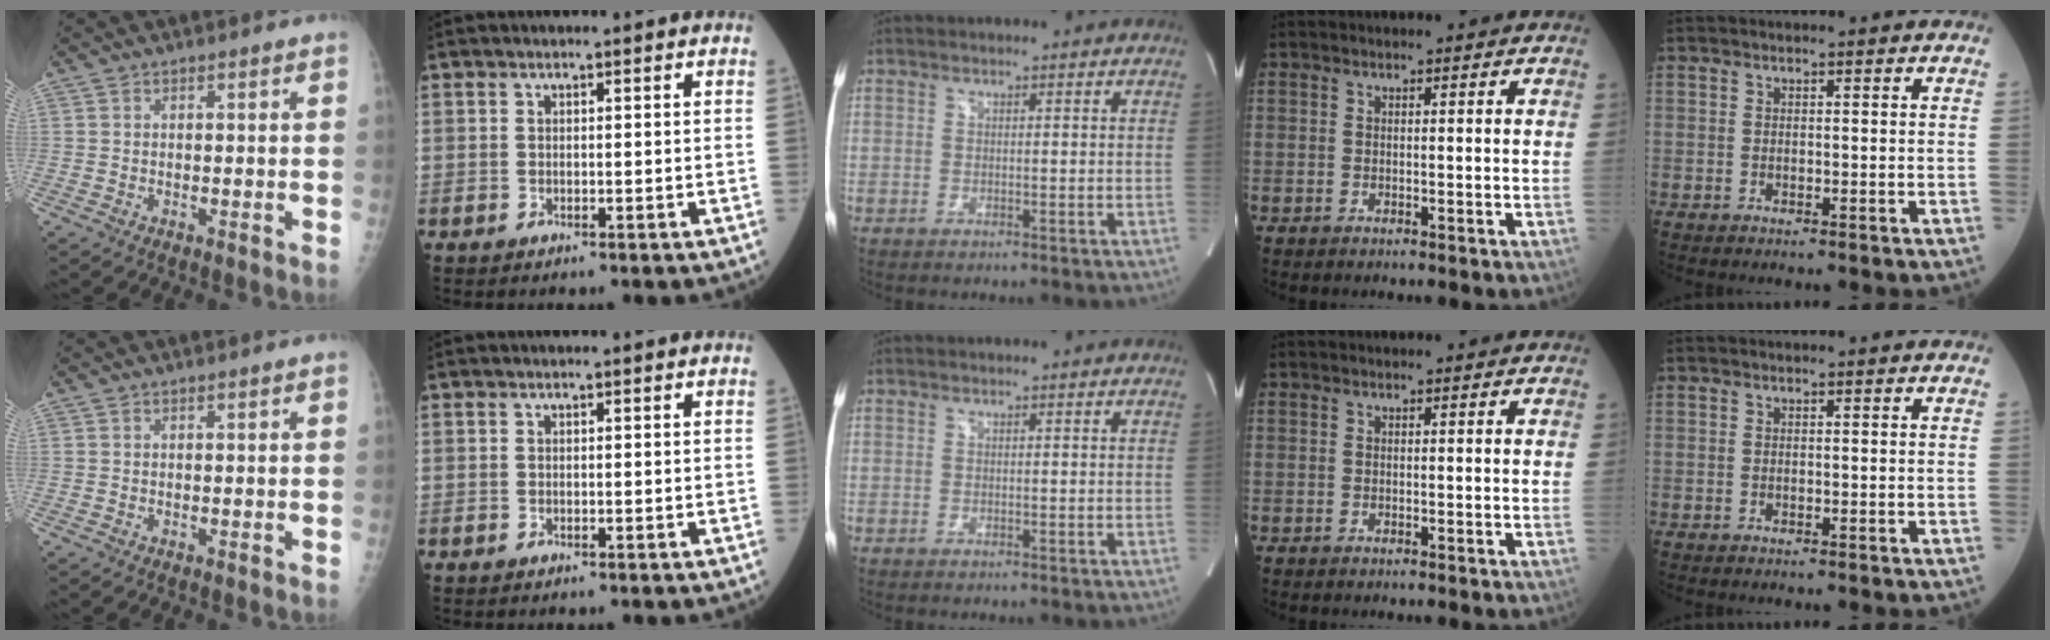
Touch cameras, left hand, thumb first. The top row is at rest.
{}